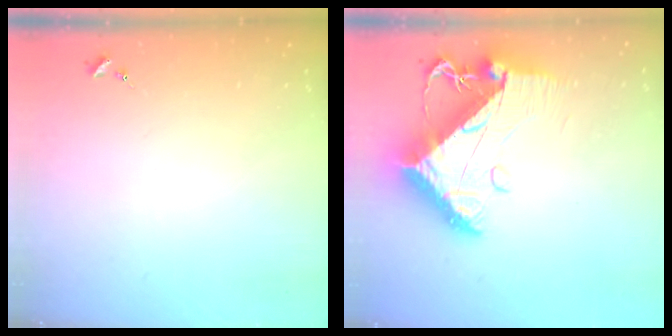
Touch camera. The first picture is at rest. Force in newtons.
{"total": 16.5, "press": 16.4, "slide": 1.8}